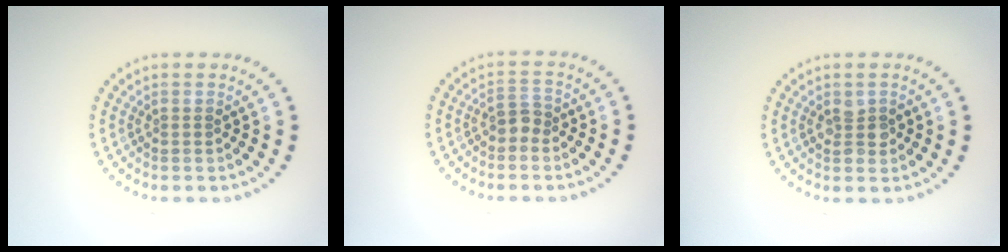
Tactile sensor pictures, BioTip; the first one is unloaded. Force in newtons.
{"total": 1.5, "press": 1.3, "slide": 0.8}
{"total": 1.8, "press": 1.7, "slide": 0.2}